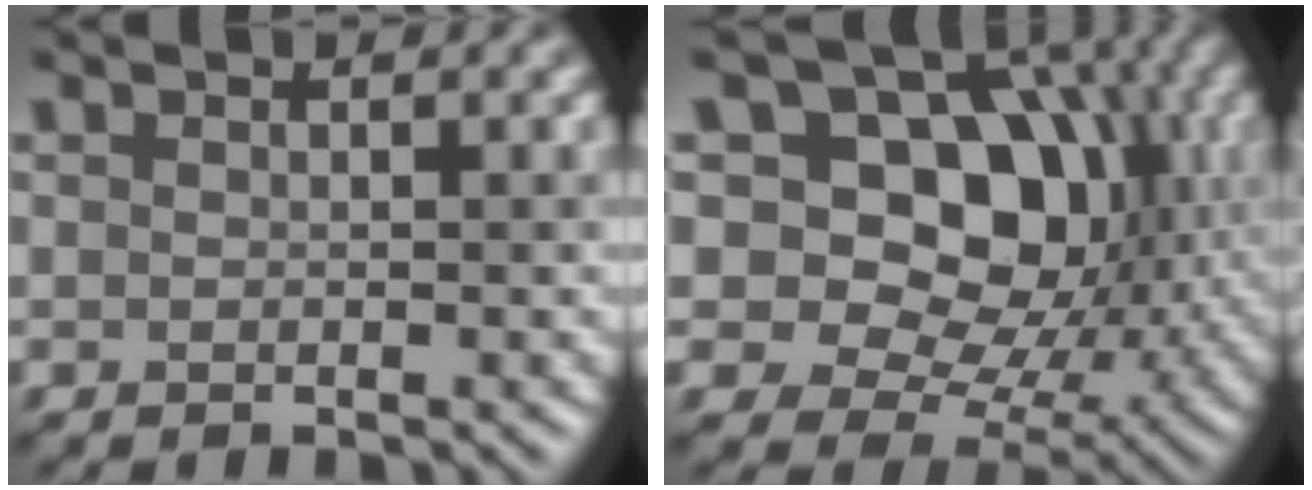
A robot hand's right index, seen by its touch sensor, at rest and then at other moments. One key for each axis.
{"total": 13.0, "fx": 3.5, "fy": 9.3, "fz": 8.4, "tx": -0.124, "ty": 0.019, "tz": 0.059}